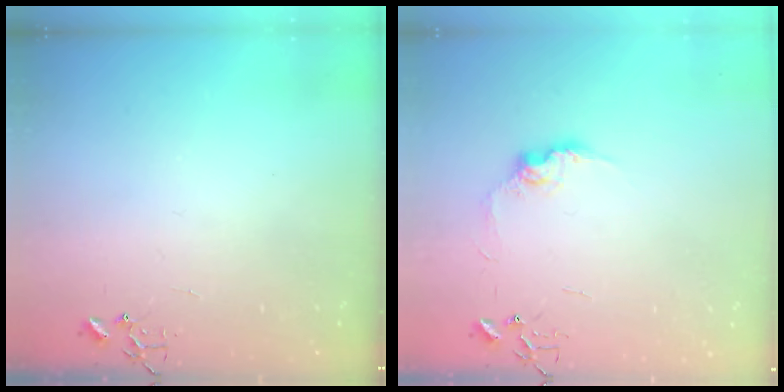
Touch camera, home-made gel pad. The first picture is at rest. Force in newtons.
{"total": 9.1, "press": 9.1, "slide": 0.4}